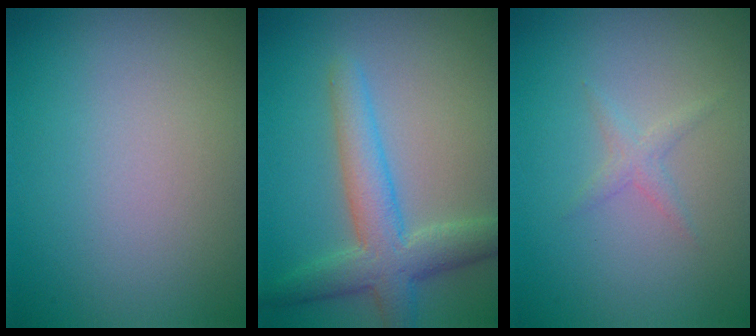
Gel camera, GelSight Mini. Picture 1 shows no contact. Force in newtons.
{"total": 5.1, "press": 5.1, "slide": 0.2}
{"total": 1.1, "press": 1.1, "slide": 0.1}